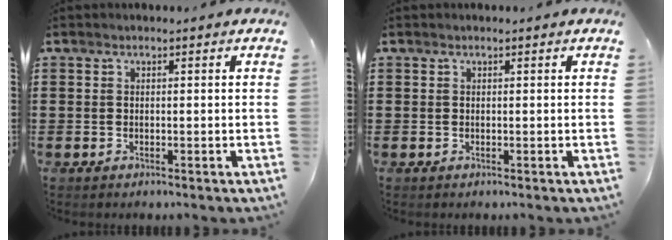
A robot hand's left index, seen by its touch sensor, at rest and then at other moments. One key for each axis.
{"total": 0.0}